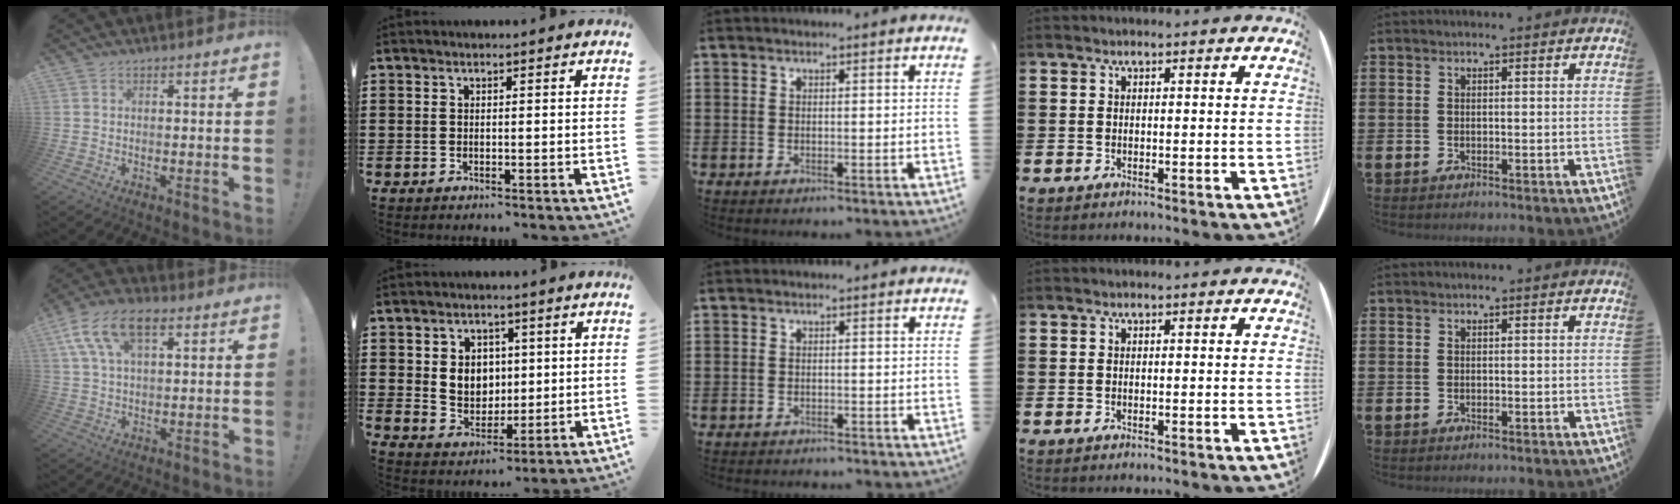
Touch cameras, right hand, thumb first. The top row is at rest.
{"thumb": {"total": 12.8, "force": [5.6, 6.8, 9.3], "torque": [-0.171, -0.007, 0.107]}, "index": {"total": 5.2, "force": [1.1, 4.6, 2.1], "torque": [-0.045, 0.007, 0.015]}, "middle": {"total": 1.0, "force": [-1.0, -0.1, 0.0], "torque": [-0.004, 0.000, -0.020]}}